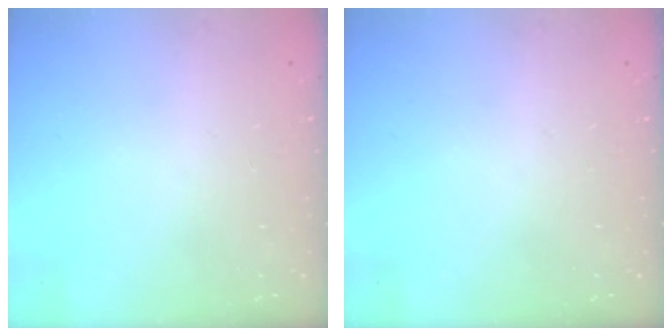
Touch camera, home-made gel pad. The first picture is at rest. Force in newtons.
{"total": 0.0}